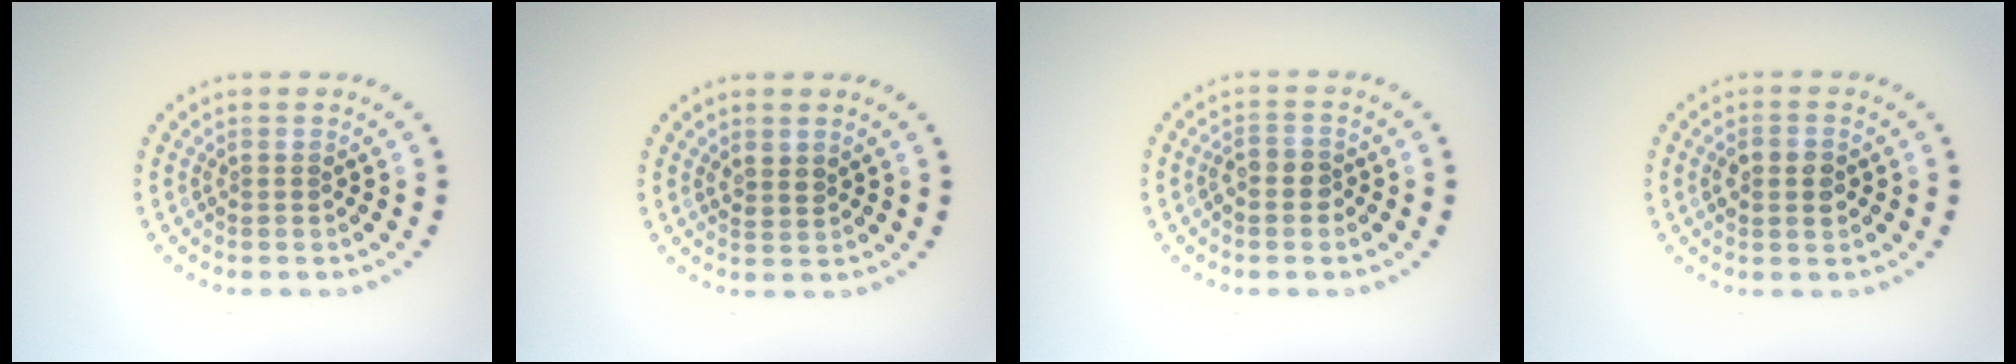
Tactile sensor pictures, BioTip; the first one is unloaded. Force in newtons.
{"total": 1.3, "press": 1.1, "slide": 0.7}
{"total": 1.9, "press": 1.8, "slide": 0.7}
{"total": 2.8, "press": 2.8, "slide": 0.2}